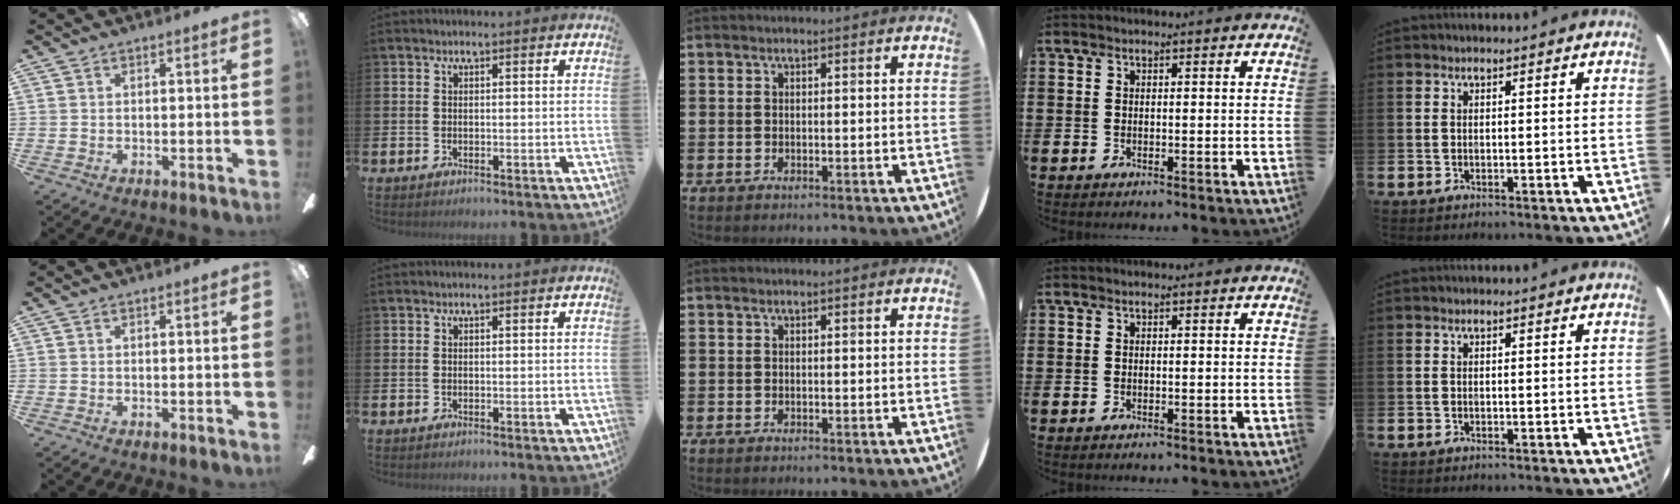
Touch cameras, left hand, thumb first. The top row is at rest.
{}